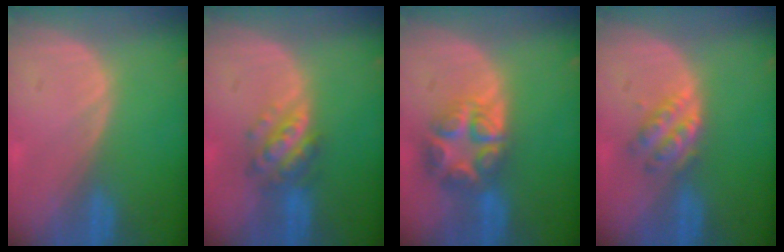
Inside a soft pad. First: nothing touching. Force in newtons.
{"total": 5.9, "press": 5.3, "slide": 2.7}
{"total": 8.1, "press": 7.0, "slide": 4.0}
{"total": 4.8, "press": 4.2, "slide": 2.3}